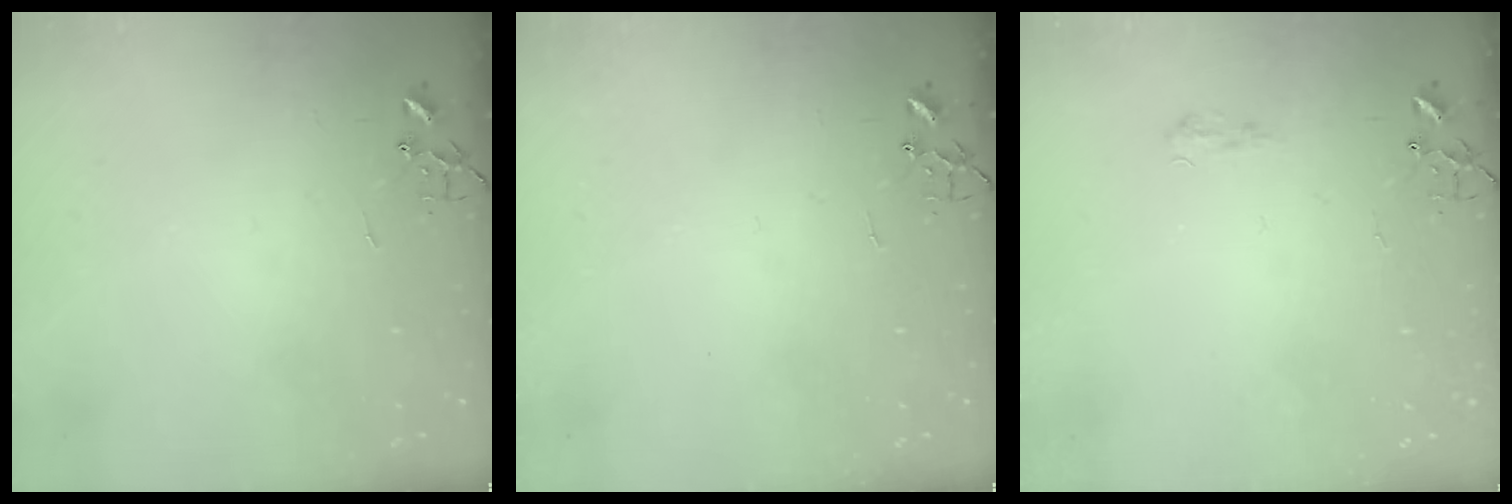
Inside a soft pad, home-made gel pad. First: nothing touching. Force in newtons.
{"total": 0.0}
{"total": 5.7, "press": 5.7, "slide": 0.6}